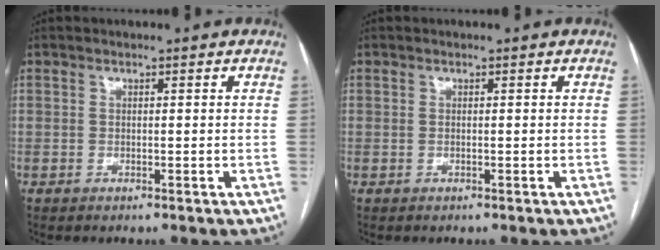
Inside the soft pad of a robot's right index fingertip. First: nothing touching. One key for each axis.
{"total": 0.0}